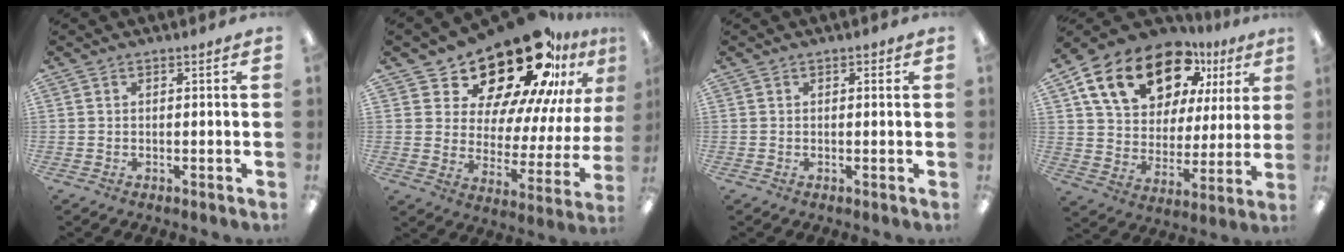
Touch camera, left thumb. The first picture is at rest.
{"total": 27.7, "force": [20.3, 11.6, 14.9], "torque": [-0.225, -0.142, 0.347]}
{"total": 0.9, "force": [0.5, 0.7, 0.3], "torque": [-0.006, 0.005, 0.009]}
{"total": 20.1, "force": [12.4, 11.3, 11.2], "torque": [-0.193, -0.055, 0.223]}